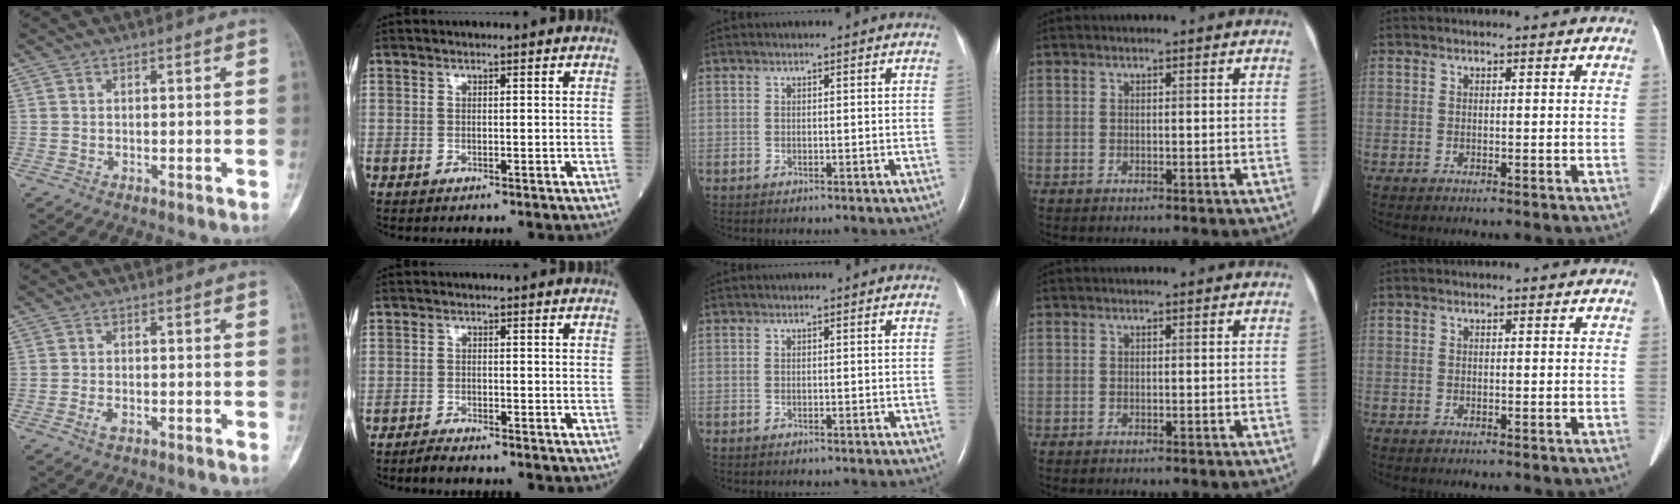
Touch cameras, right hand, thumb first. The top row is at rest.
{"thumb": {"total": 1.8, "force": [-0.9, 0.9, 1.3], "torque": [-0.032, 0.003, -0.018]}, "index": {"total": 2.4, "force": [-2.2, 0.3, 0.8], "torque": [-0.018, -0.004, -0.037]}}